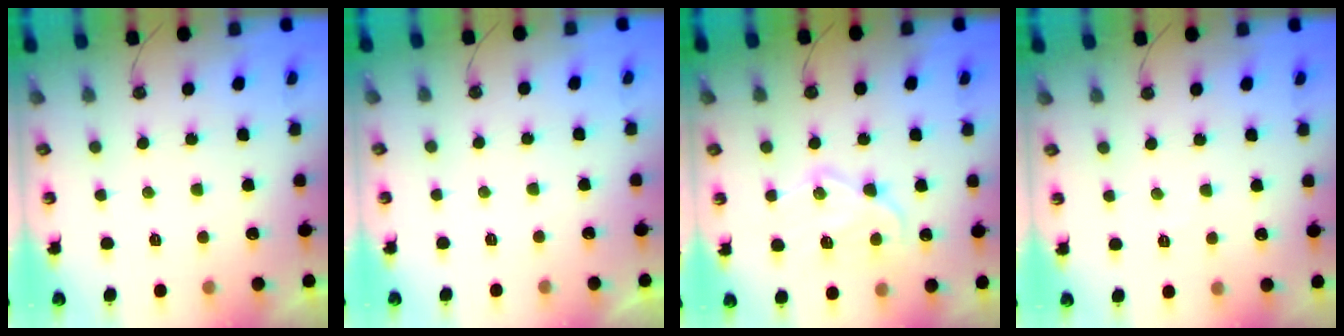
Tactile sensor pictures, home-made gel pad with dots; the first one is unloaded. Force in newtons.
{"total": 0.0}
{"total": 15.6, "press": 15.5, "slide": 1.1}
{"total": 2.8, "press": 2.8, "slide": 0.5}